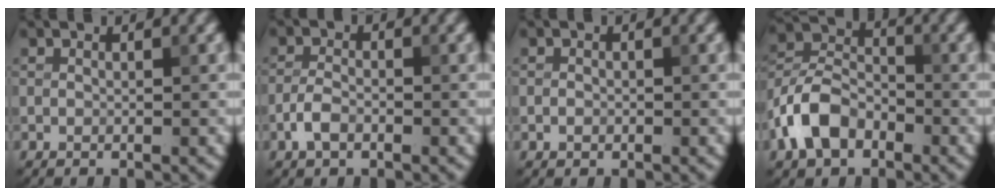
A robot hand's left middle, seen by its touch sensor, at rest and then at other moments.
{"total": 2.1, "force": [-1.1, 1.1, 1.4], "torque": [-0.029, 0.003, -0.027]}
{"total": 0.8, "force": [-0.3, 0.6, 0.3], "torque": [-0.004, -0.002, -0.007]}
{"total": 6.1, "force": [-3.1, 3.9, 3.5], "torque": [-0.069, 0.008, -0.069]}